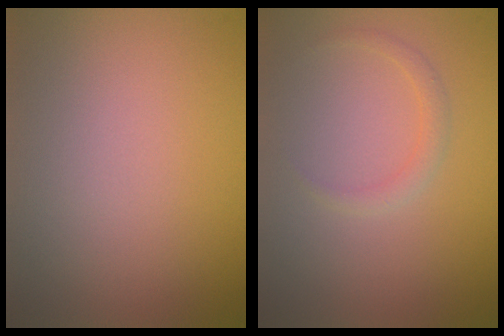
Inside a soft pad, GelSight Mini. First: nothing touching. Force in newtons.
{"total": 1.0, "press": 1.0, "slide": 0.0}